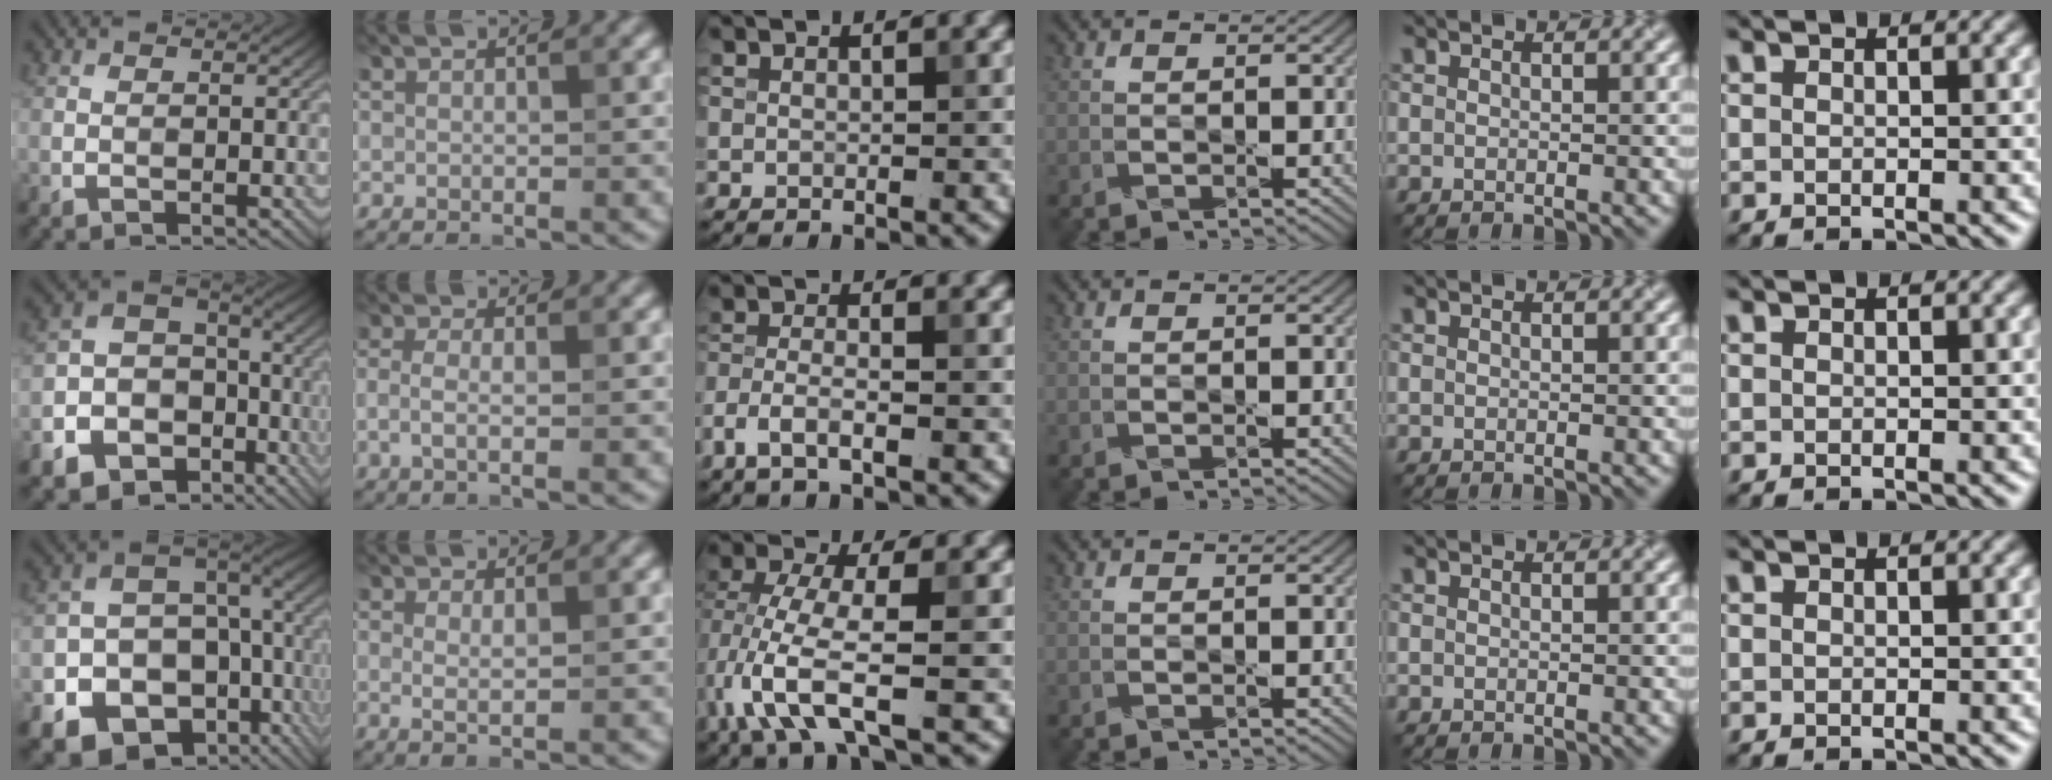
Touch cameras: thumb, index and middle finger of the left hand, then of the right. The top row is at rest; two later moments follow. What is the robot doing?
{"motion": "wipe", "object": "laptop"}